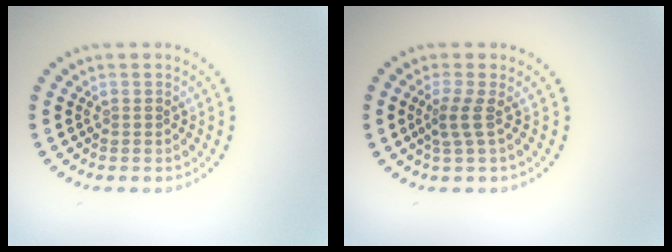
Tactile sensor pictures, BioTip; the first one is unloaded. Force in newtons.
{"total": 1.9, "press": 1.1, "slide": 1.5}